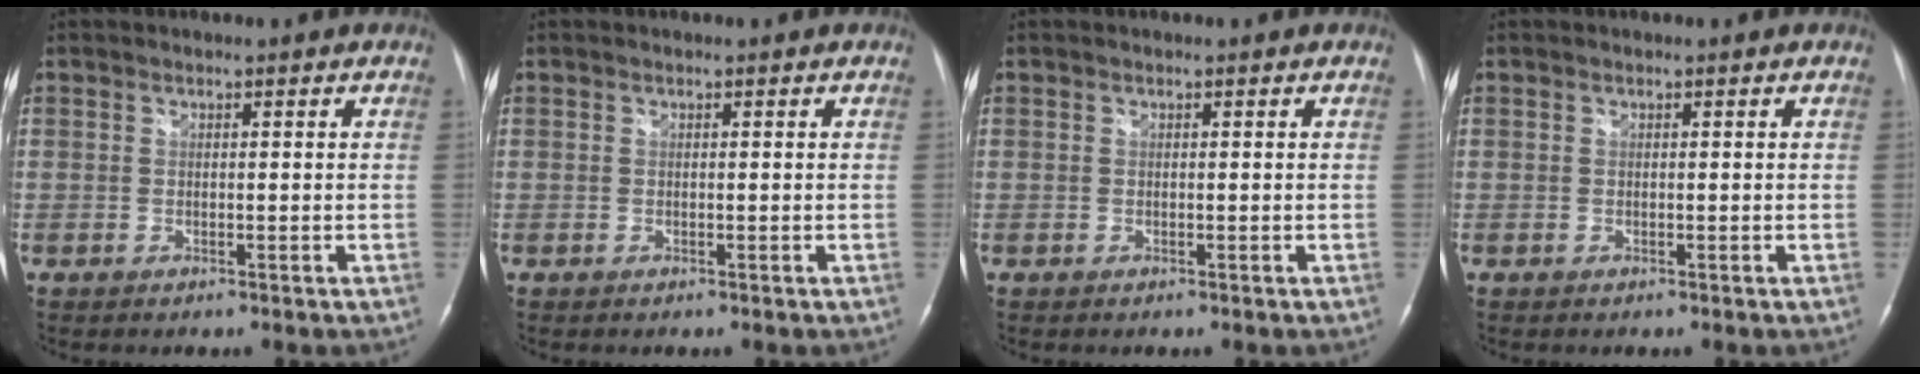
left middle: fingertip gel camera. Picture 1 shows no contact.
{"total": 0.0}
{"total": 0.0}
{"total": 0.0}